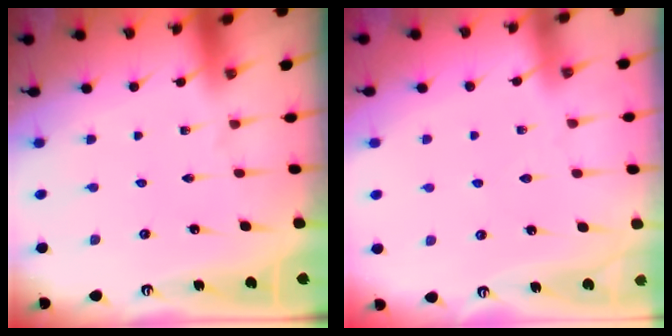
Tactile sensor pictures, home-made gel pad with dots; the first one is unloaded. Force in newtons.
{"total": 5.0, "press": 4.9, "slide": 0.7}